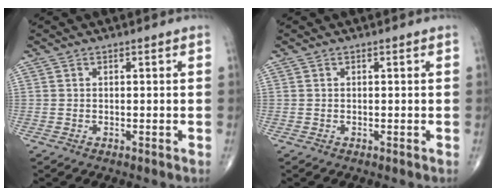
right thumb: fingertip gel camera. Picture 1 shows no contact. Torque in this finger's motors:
{"motor_torque": [-0.23, 0.00, -0.02, 0.01, 0.00]}